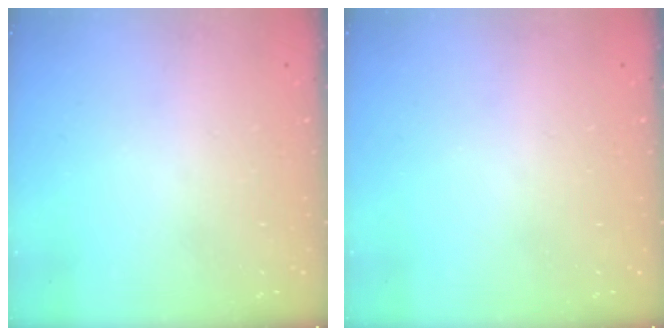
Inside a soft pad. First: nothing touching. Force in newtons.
{"total": 0.0}